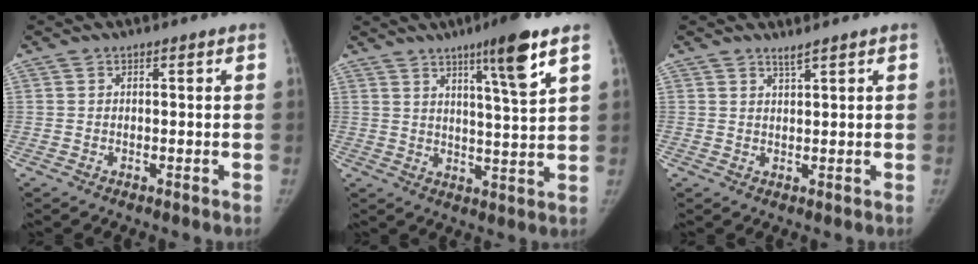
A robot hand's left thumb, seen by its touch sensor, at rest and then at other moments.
{"total": 10.1, "force": [5.9, 0.3, 8.2], "torque": [-0.126, -0.033, 0.090]}
{"total": 1.3, "force": [1.2, -0.2, 0.4], "torque": [0.001, -0.012, 0.021]}